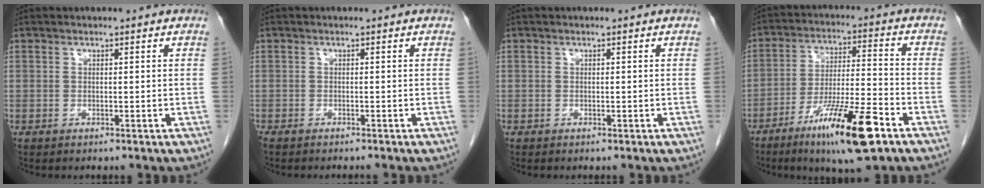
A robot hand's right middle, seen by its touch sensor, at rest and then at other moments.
{"total": 2.3, "force": [-2.1, 0.1, 1.0], "torque": [-0.017, -0.005, -0.030]}
{"total": 0.0}
{"total": 14.6, "force": [-8.3, 1.3, 11.9], "torque": [-0.213, -0.026, -0.140]}